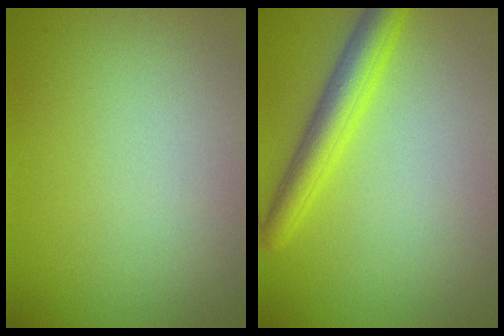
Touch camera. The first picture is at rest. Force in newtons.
{"total": 3.9, "press": 3.9, "slide": 0.2}